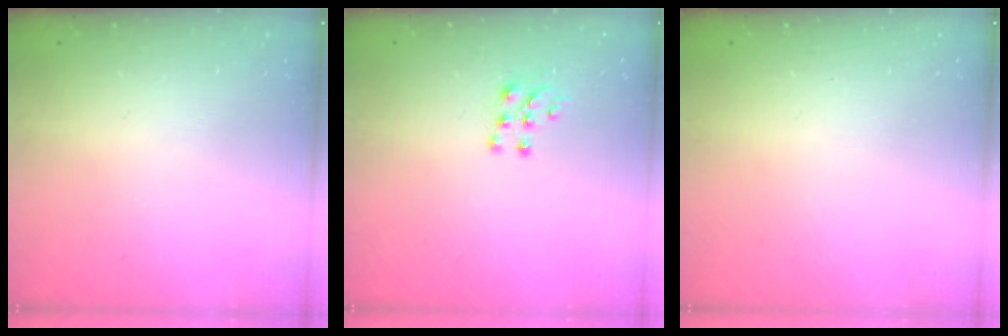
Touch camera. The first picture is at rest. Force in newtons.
{"total": 6.5, "press": 6.4, "slide": 0.7}
{"total": 0.0}